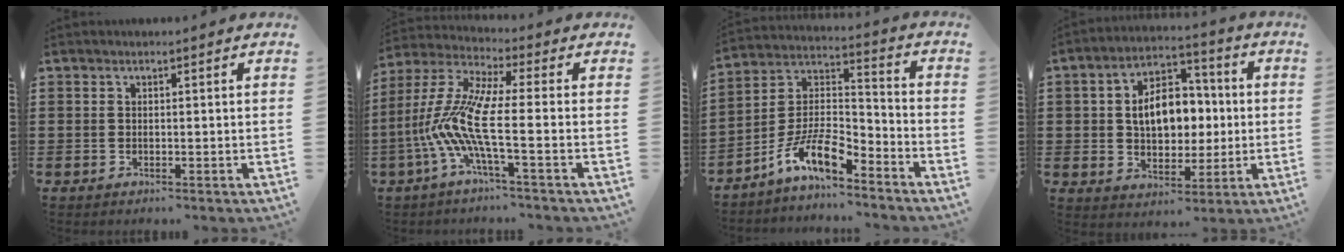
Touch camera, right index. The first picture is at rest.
{"total": 10.8, "force": [-3.0, 2.1, 10.1], "torque": [-0.254, -0.024, -0.072]}
{"total": 9.7, "force": [-6.7, 3.5, 6.0], "torque": [-0.127, 0.007, -0.132]}
{"total": 9.0, "force": [0.3, 6.1, 6.6], "torque": [-0.114, 0.011, 0.001]}